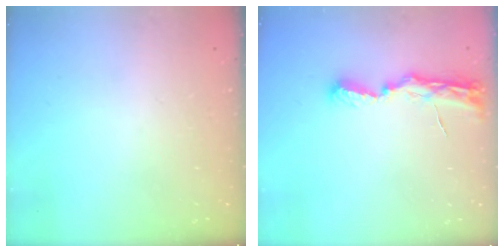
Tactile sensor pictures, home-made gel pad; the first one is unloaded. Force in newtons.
{"total": 7.7, "press": 7.7, "slide": 0.8}